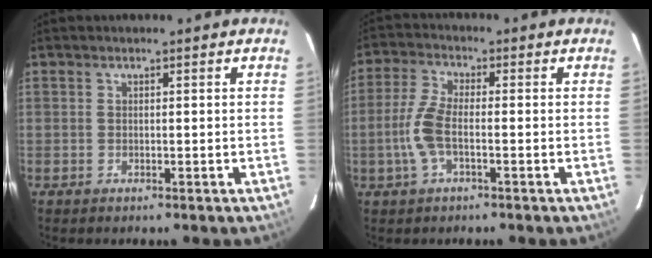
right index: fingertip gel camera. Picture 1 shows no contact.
{"total": 6.9, "force": [-1.8, 2.3, 6.3], "torque": [-0.143, 0.004, -0.039]}